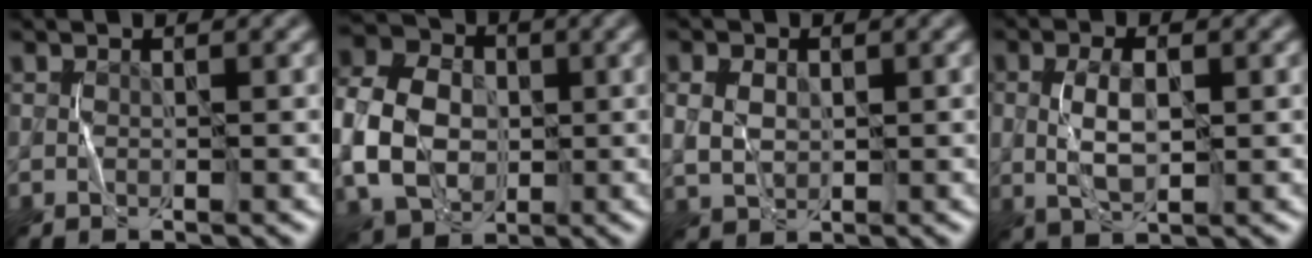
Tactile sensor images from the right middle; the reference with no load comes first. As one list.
[{"total": 8.8, "force": [-1.0, 6.7, 5.6], "torque": [-0.128, 0.008, -0.032]}, {"total": 2.5, "force": [0.3, 2.0, 1.5], "torque": [-0.036, -0.003, 0.012]}, {"total": 3.5, "force": [0.0, 1.9, 3.0], "torque": [-0.066, 0.000, 0.005]}]